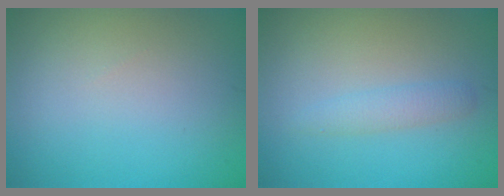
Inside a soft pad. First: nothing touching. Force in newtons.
{"total": 1.6, "press": 1.6, "slide": 0.2}